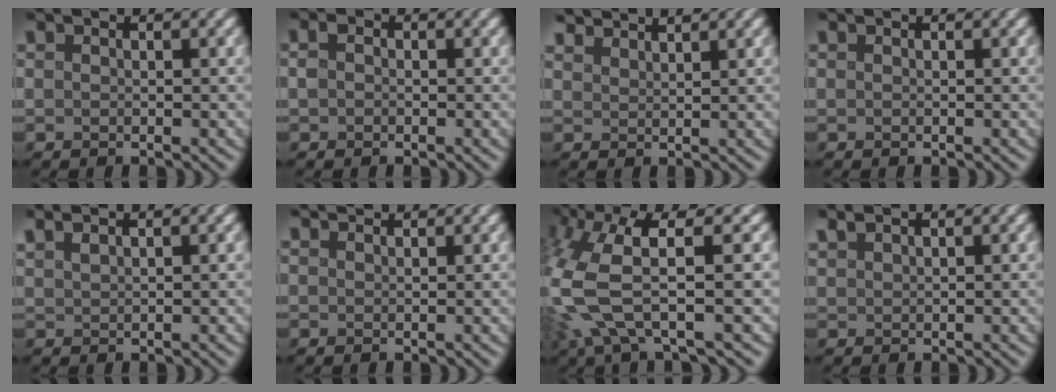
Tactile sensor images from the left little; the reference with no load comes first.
{"total": 1.1, "force": [0.0, 0.9, 0.7], "torque": [-0.013, 0.001, -0.005]}
{"total": 3.2, "force": [3.1, 0.3, 0.7], "torque": [-0.004, 0.004, 0.048]}
{"total": 0.0}
{"total": 2.2, "force": [1.7, 0.7, 1.2], "torque": [-0.010, 0.007, 0.020]}
{"total": 1.7, "force": [1.6, 0.2, 0.4], "torque": [-0.009, 0.002, 0.020]}
{"total": 8.5, "force": [-0.7, 2.4, 8.2], "torque": [-0.198, 0.005, -0.021]}
{"total": 1.2, "force": [1.1, 0.2, 0.5], "torque": [-0.010, 0.005, 0.024]}